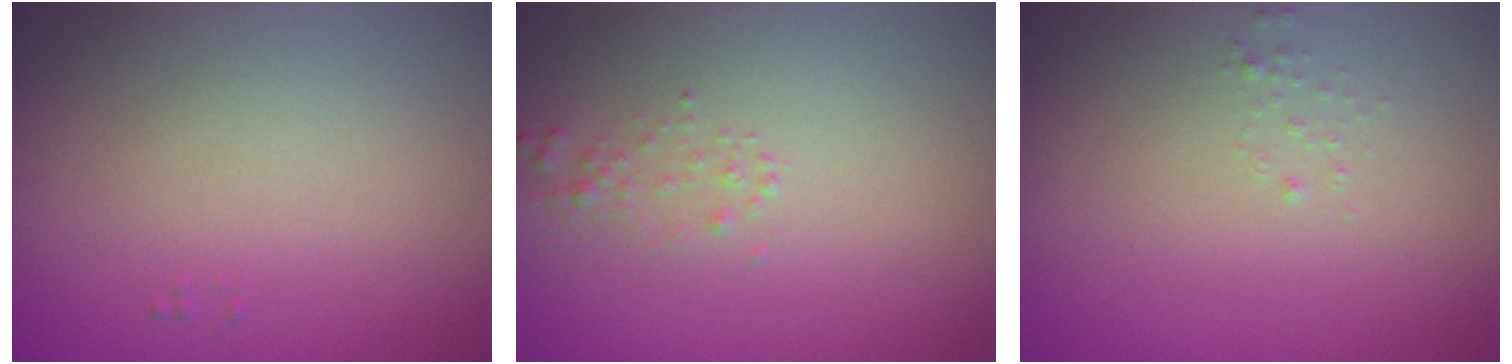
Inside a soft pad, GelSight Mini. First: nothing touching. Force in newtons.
{"total": 0.9, "press": 0.9, "slide": 0.0}
{"total": 0.6, "press": 0.6, "slide": 0.1}